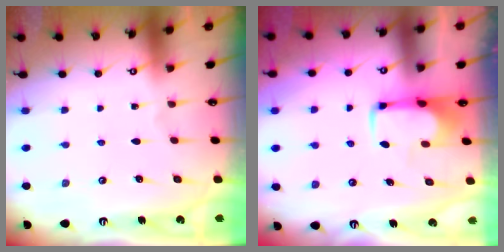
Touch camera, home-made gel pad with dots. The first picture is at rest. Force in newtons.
{"total": 2.0, "press": 1.9, "slide": 0.4}